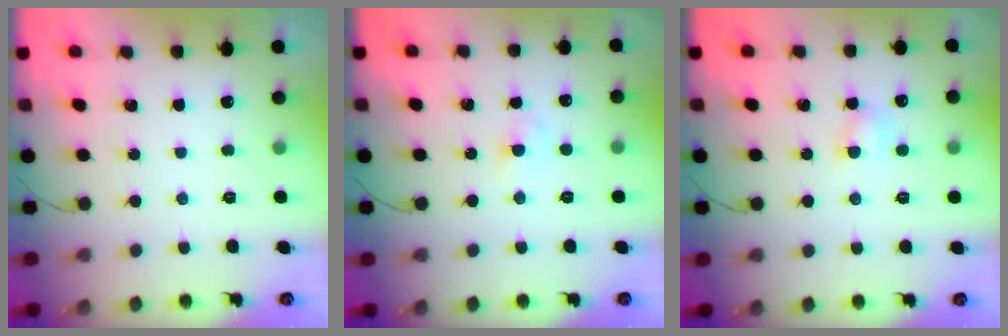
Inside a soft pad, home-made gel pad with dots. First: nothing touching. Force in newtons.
{"total": 2.9, "press": 2.6, "slide": 1.2}
{"total": 4.6, "press": 4.4, "slide": 1.3}